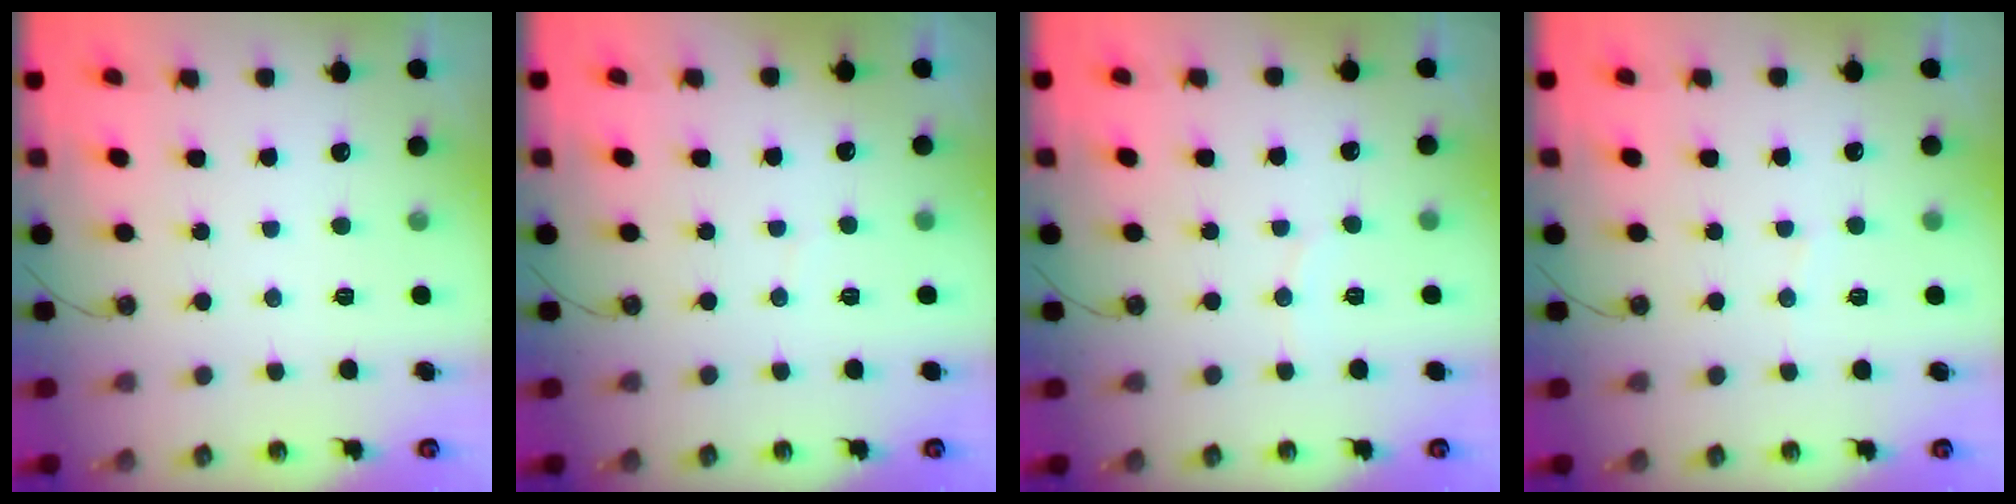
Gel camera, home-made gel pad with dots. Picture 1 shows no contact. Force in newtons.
{"total": 1.7, "press": 1.7, "slide": 0.1}
{"total": 2.5, "press": 2.5, "slide": 0.3}
{"total": 3.1, "press": 3.1, "slide": 0.3}